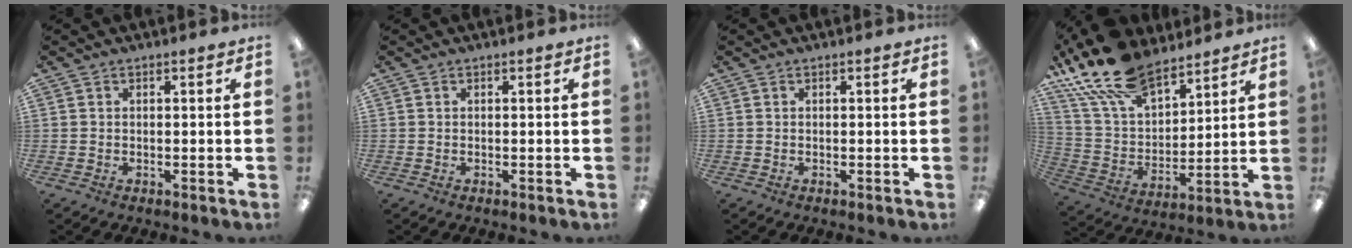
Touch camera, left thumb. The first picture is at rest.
{"total": 0.0}
{"total": 0.0}
{"total": 18.9, "force": [14.2, 8.7, 8.9], "torque": [-0.198, -0.077, 0.260]}